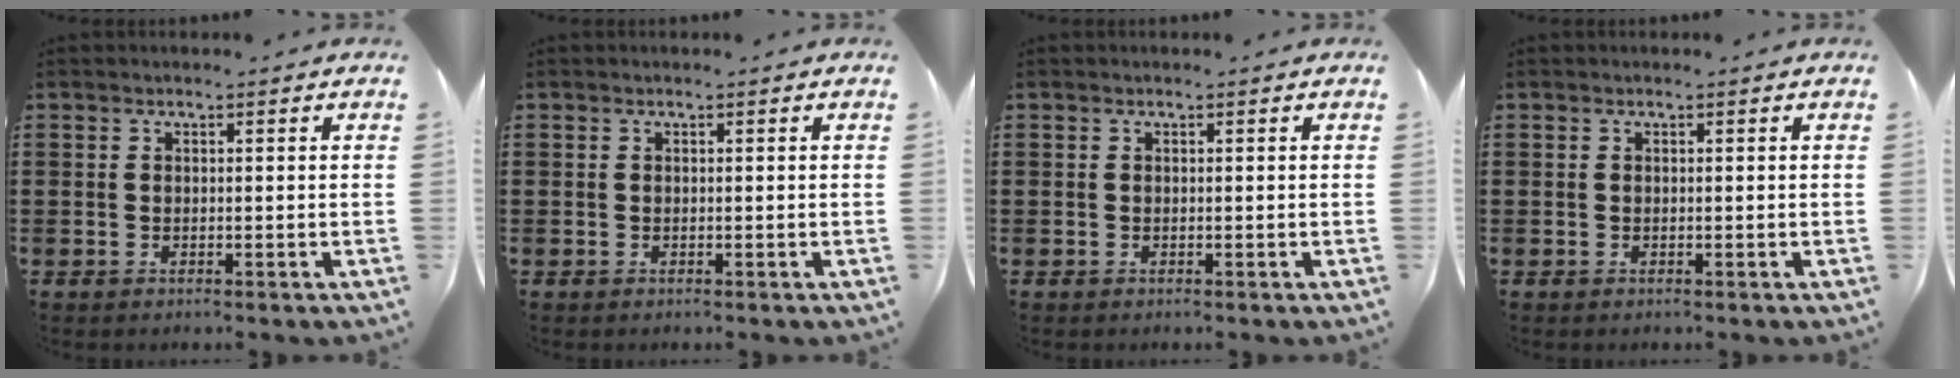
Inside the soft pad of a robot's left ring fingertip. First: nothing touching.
{"total": 0.0}
{"total": 0.0}
{"total": 0.0}